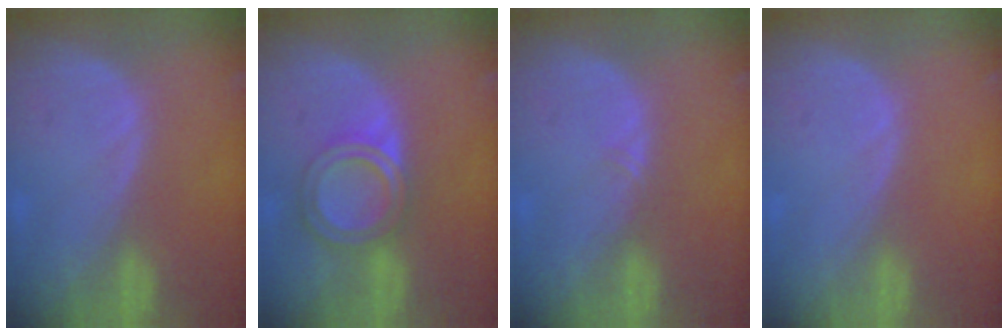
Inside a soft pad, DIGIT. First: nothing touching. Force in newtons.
{"total": 6.5, "press": 5.8, "slide": 2.9}
{"total": 0.8, "press": 0.7, "slide": 0.4}
{"total": 0.0}